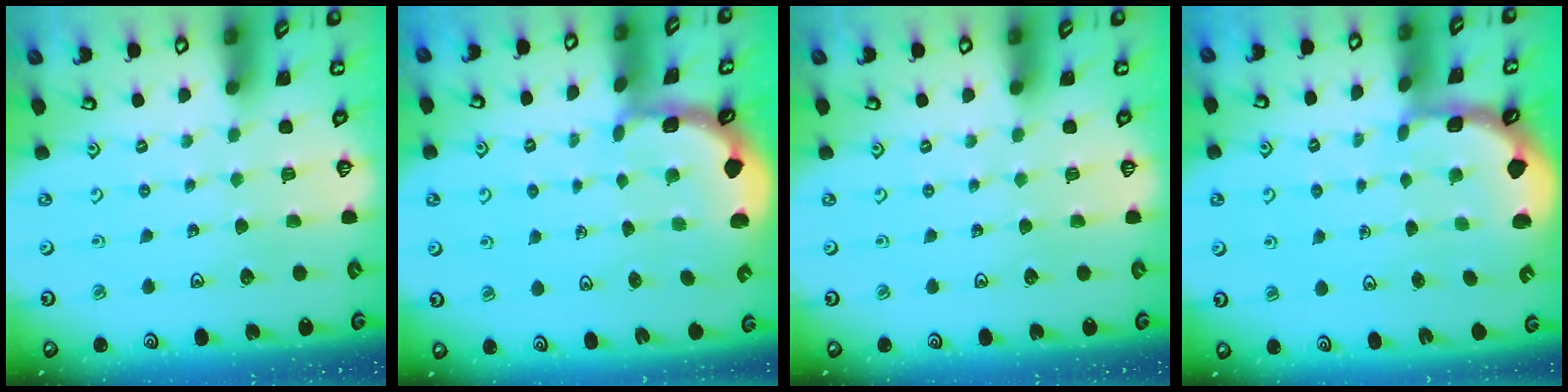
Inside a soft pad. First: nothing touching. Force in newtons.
{"total": 1.8, "press": 1.8, "slide": 0.2}
{"total": 0.0}
{"total": 1.8, "press": 1.7, "slide": 0.4}